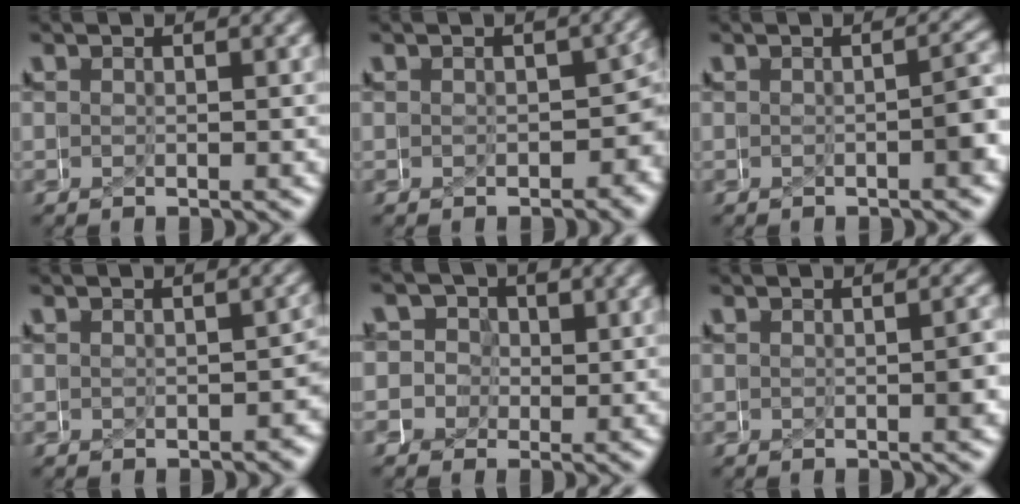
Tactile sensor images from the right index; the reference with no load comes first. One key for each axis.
{"total": 3.1, "fx": -0.7, "fy": 2.0, "fz": 2.3, "tx": -0.014, "ty": -0.007, "tz": -0.013}
{"total": 1.6, "fx": -0.7, "fy": 0.4, "fz": 1.4, "tx": -0.014, "ty": 0.006, "tz": -0.013}
{"total": 0.9, "fx": -0.6, "fy": 0.4, "fz": 0.4, "tx": -0.001, "ty": 0.001, "tz": -0.009}
{"total": 9.1, "fx": -1.6, "fy": 8.5, "fz": 2.8, "tx": -0.099, "ty": -0.037, "tz": -0.040}
{"total": 0.8, "fx": -0.3, "fy": -0.1, "fz": 0.7, "tx": -0.009, "ty": 0.001, "tz": -0.004}